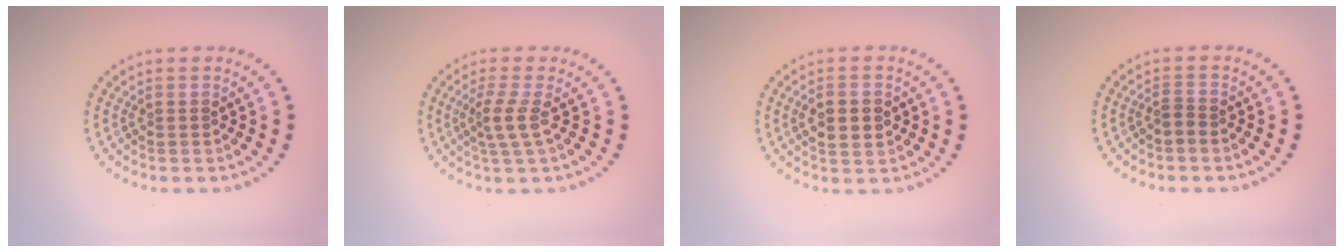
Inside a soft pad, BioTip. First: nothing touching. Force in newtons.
{"total": 2.2, "press": 1.6, "slide": 1.6}
{"total": 3.1, "press": 3.1, "slide": 0.2}
{"total": 1.1, "press": 0.9, "slide": 0.7}